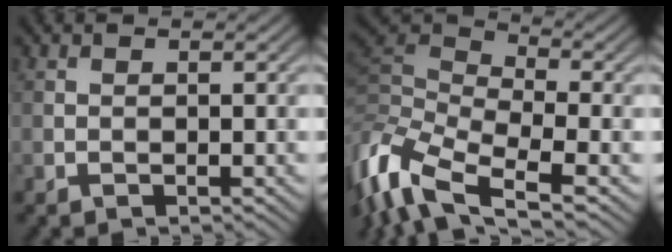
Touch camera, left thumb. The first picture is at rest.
{"total": 11.9, "force": [-4.3, 4.8, 10.0], "torque": [-0.243, 0.000, -0.094]}